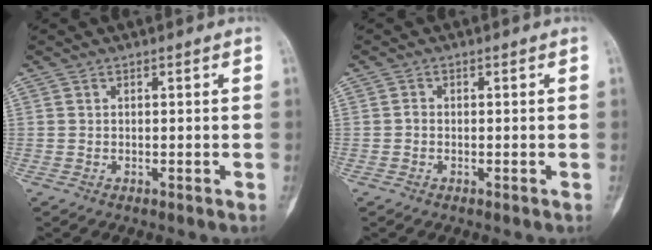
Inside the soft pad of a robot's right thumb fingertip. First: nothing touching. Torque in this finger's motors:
{"motor_torque": [-0.02, 0.01, 0.09, -0.07, 0.00]}